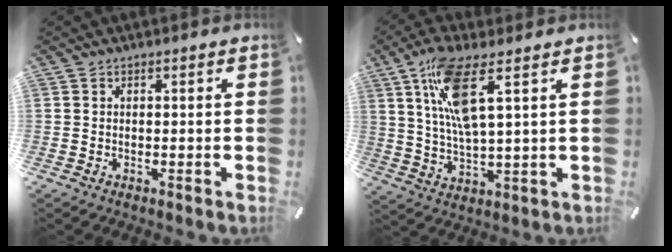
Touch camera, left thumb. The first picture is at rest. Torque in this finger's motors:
{"motor_torque": [1.94, 1.93, 1.45, -1.32, 0.26]}